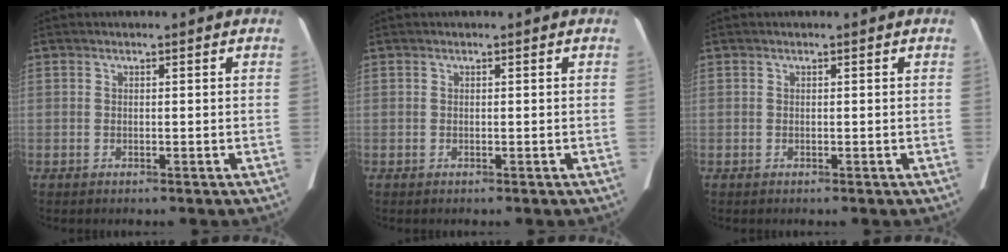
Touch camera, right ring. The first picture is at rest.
{"total": 0.0}
{"total": 0.0}